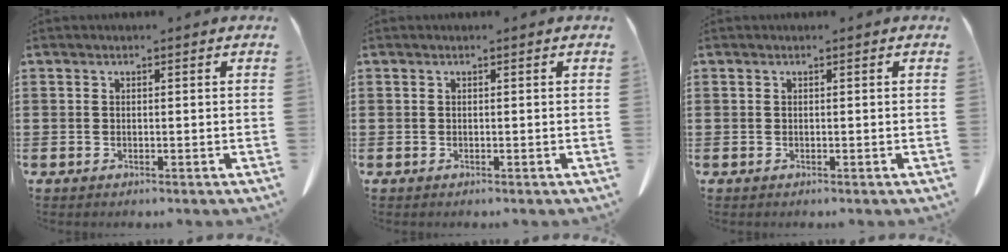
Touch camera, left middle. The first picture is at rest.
{"total": 0.0}
{"total": 0.0}